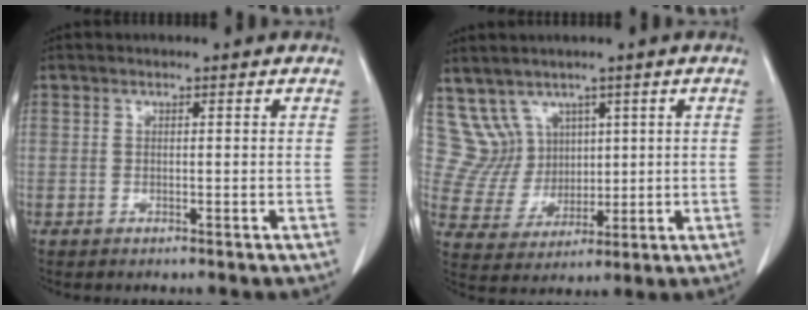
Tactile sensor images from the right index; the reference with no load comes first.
{"total": 7.2, "force": [4.3, 5.7, 0.3], "torque": [-0.015, 0.027, 0.099]}